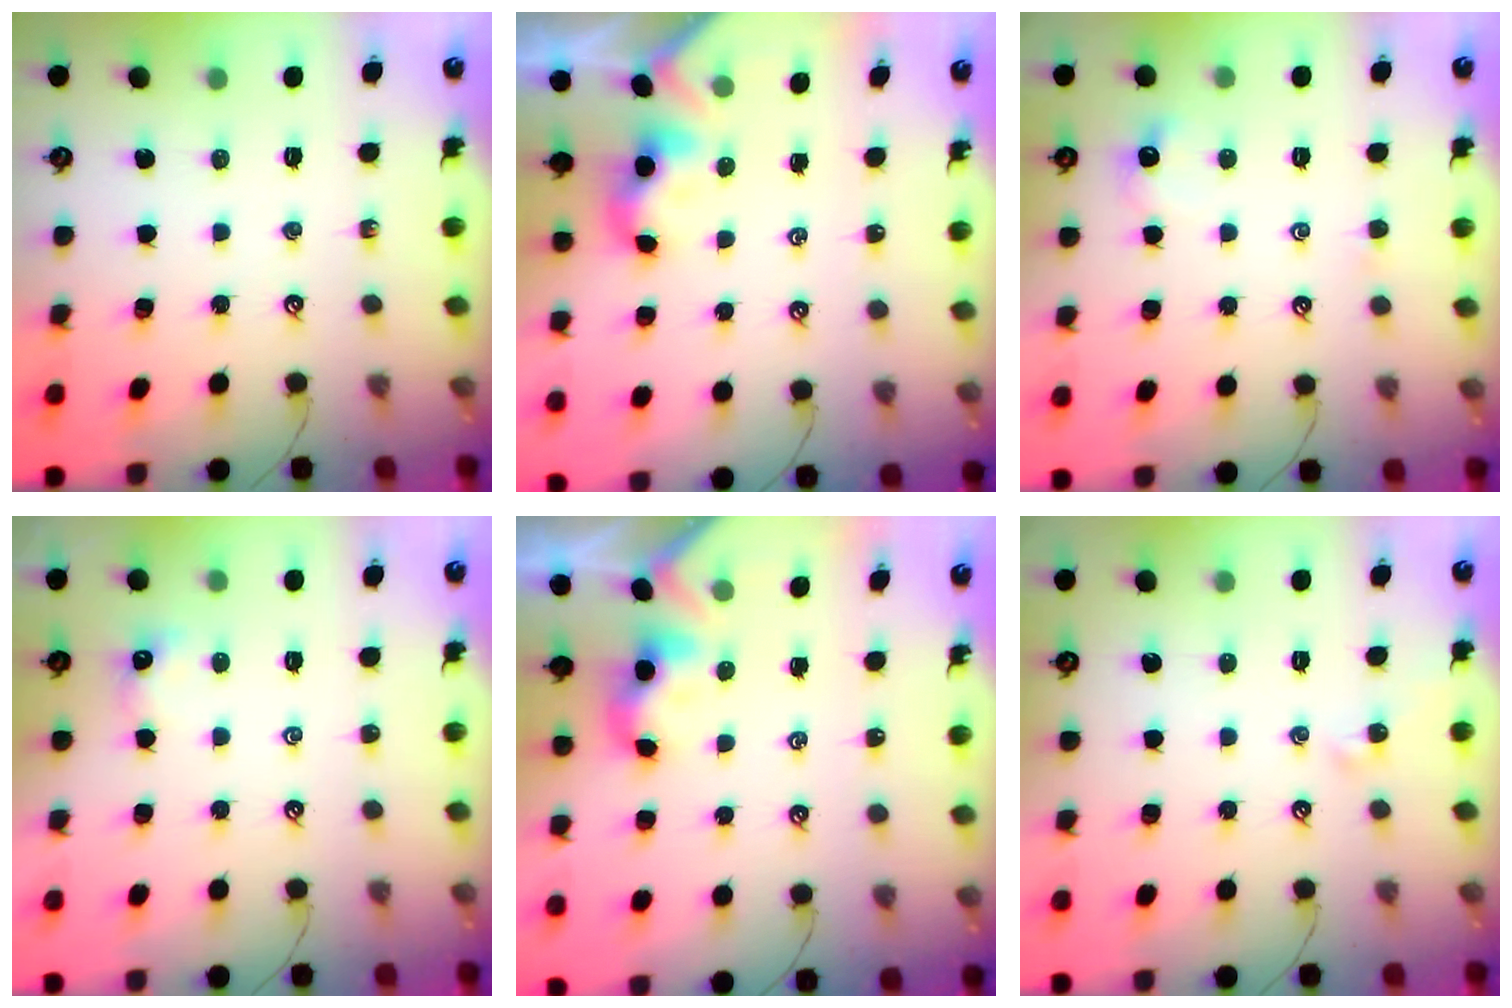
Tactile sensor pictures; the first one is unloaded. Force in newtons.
{"total": 2.1, "press": 2.1, "slide": 0.2}
{"total": 0.8, "press": 0.6, "slide": 0.5}
{"total": 0.6, "press": 0.4, "slide": 0.4}
{"total": 2.3, "press": 2.3, "slide": 0.2}
{"total": 0.6, "press": 0.5, "slide": 0.4}